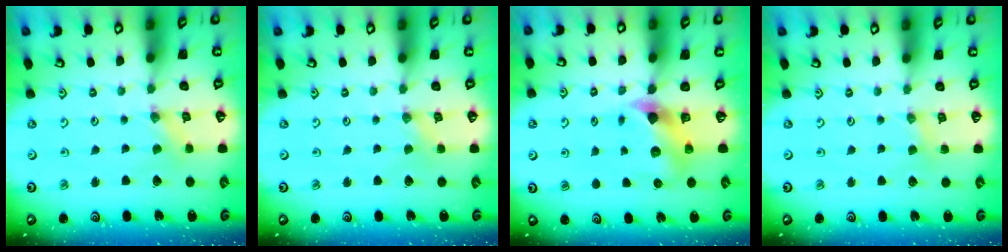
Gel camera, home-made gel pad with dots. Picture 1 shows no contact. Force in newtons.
{"total": 0.0}
{"total": 7.5, "press": 7.4, "slide": 1.0}
{"total": 2.3, "press": 2.3, "slide": 0.3}